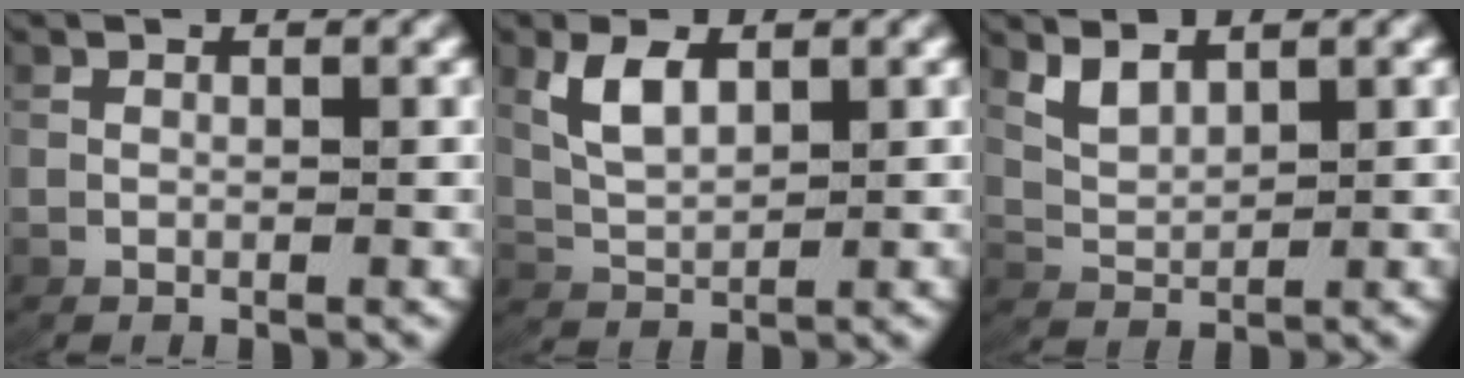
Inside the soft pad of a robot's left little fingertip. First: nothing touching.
{"total": 2.9, "force": [1.4, 1.0, 2.3], "torque": [-0.055, -0.003, 0.036]}
{"total": 2.1, "force": [1.7, 0.6, 1.1], "torque": [-0.033, -0.003, 0.040]}